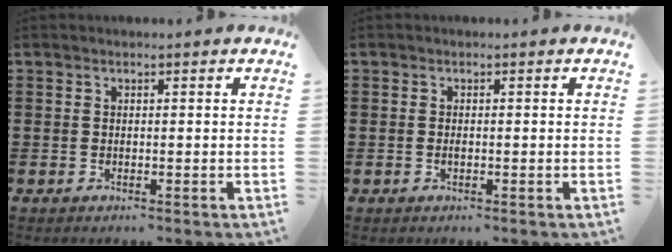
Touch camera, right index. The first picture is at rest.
{"total": 0.6, "force": [-0.1, 0.1, 0.5], "torque": [-0.013, -0.006, 0.000]}